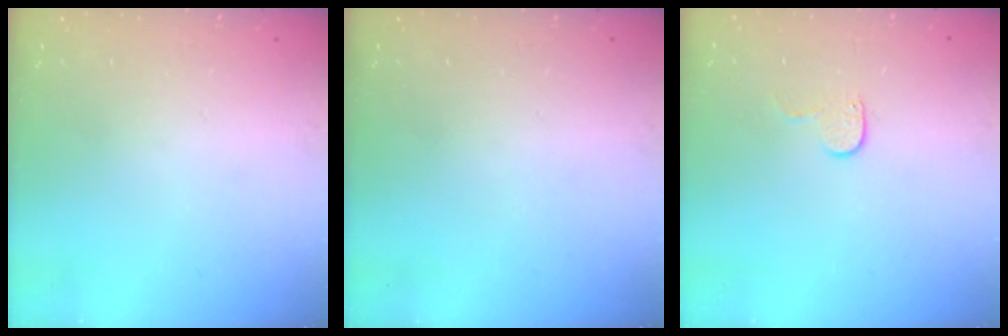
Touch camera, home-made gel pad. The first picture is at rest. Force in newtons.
{"total": 0.0}
{"total": 3.8, "press": 3.8, "slide": 0.4}